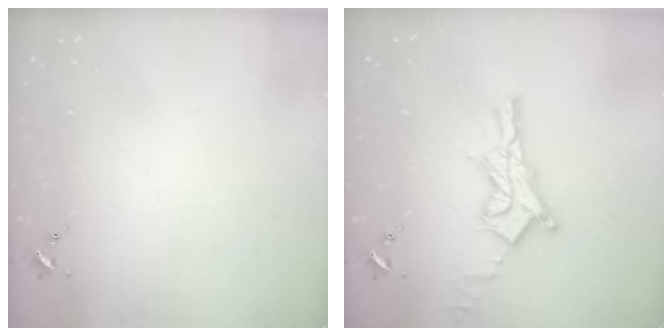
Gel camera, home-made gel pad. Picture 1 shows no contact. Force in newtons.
{"total": 14.2, "press": 14.1, "slide": 1.0}